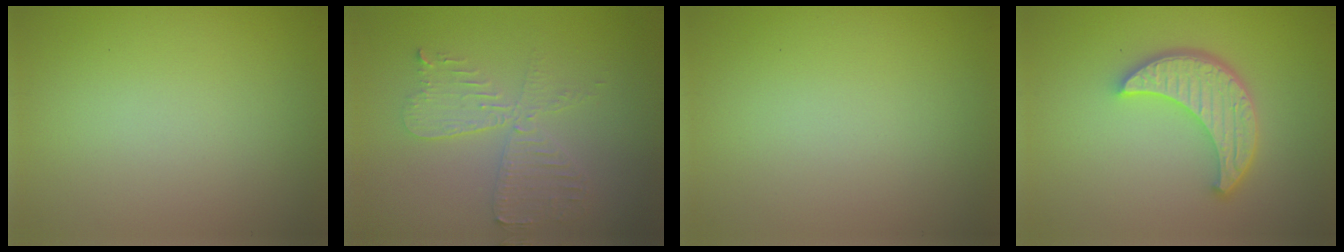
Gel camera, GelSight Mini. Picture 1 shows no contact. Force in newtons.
{"total": 4.0, "press": 3.4, "slide": 2.0}
{"total": 0.0}
{"total": 5.3, "press": 4.1, "slide": 3.4}